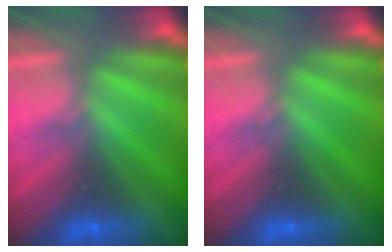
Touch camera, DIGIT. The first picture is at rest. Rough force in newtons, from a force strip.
{"total": 0.0}